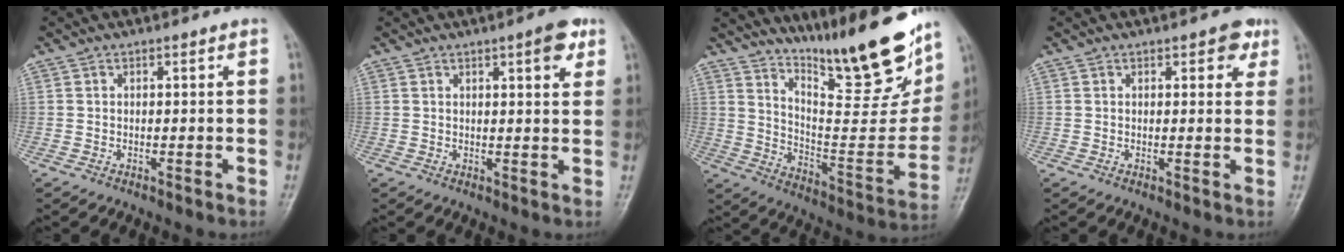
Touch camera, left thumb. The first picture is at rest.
{"total": 4.9, "force": [2.7, 1.4, 3.8], "torque": [-0.041, -0.010, 0.032]}
{"total": 23.2, "force": [17.2, 4.6, 14.8], "torque": [-0.188, -0.112, 0.276]}
{"total": 3.9, "force": [2.1, 2.0, 2.7], "torque": [-0.009, -0.004, 0.017]}